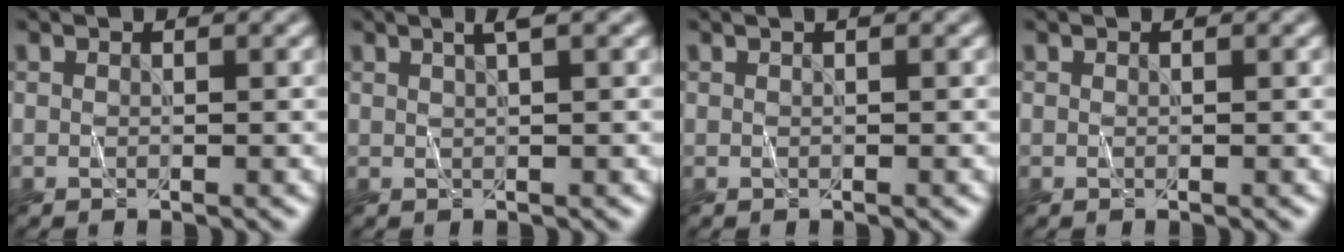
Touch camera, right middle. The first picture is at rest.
{"total": 1.7, "force": [0.8, 0.3, 1.4], "torque": [-0.019, 0.001, 0.010]}
{"total": 0.7, "force": [0.4, 0.2, 0.5], "torque": [-0.006, -0.002, 0.001]}
{"total": 0.0}